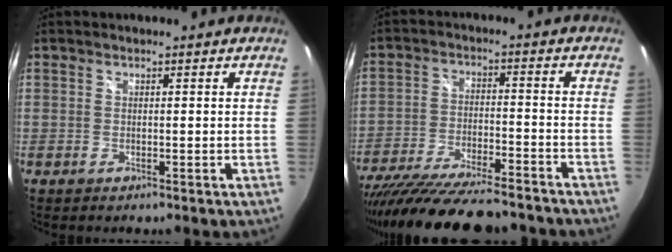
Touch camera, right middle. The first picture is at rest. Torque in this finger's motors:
{"motor_torque": [1.34, -0.80, 0.49, 0.21]}